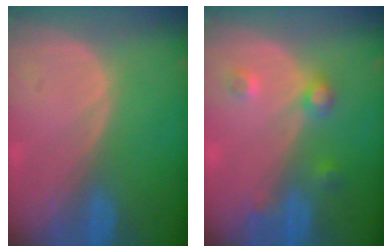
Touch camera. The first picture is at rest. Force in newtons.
{"total": 3.8, "press": 3.5, "slide": 1.4}